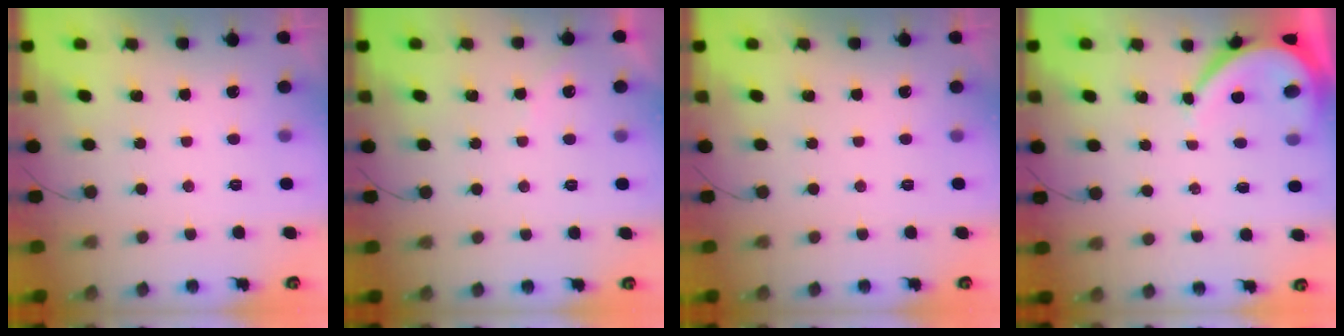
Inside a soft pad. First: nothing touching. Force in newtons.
{"total": 4.2, "press": 4.2, "slide": 0.6}
{"total": 0.0}
{"total": 6.4, "press": 6.4, "slide": 0.5}